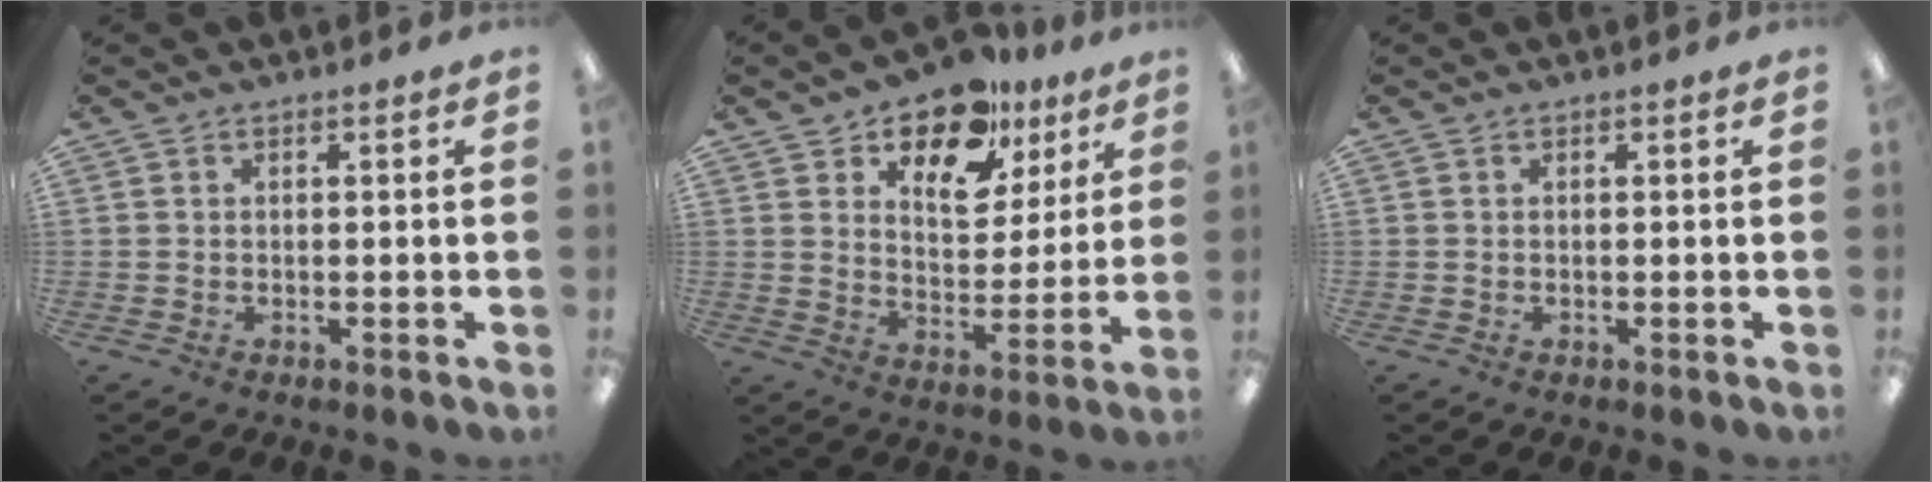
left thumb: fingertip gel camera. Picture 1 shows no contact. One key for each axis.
{"total": 14.5, "fx": 10.5, "fy": 7.8, "fz": 6.4, "tx": -0.101, "ty": -0.063, "tz": 0.188}
{"total": 0.0}